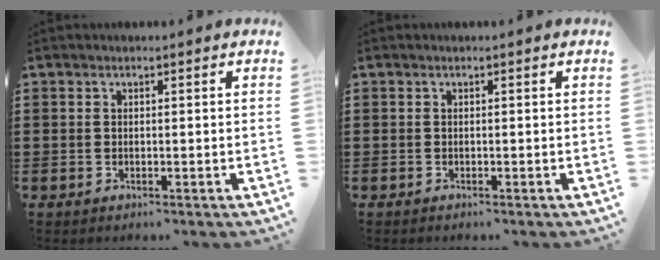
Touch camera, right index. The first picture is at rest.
{"total": 0.0}